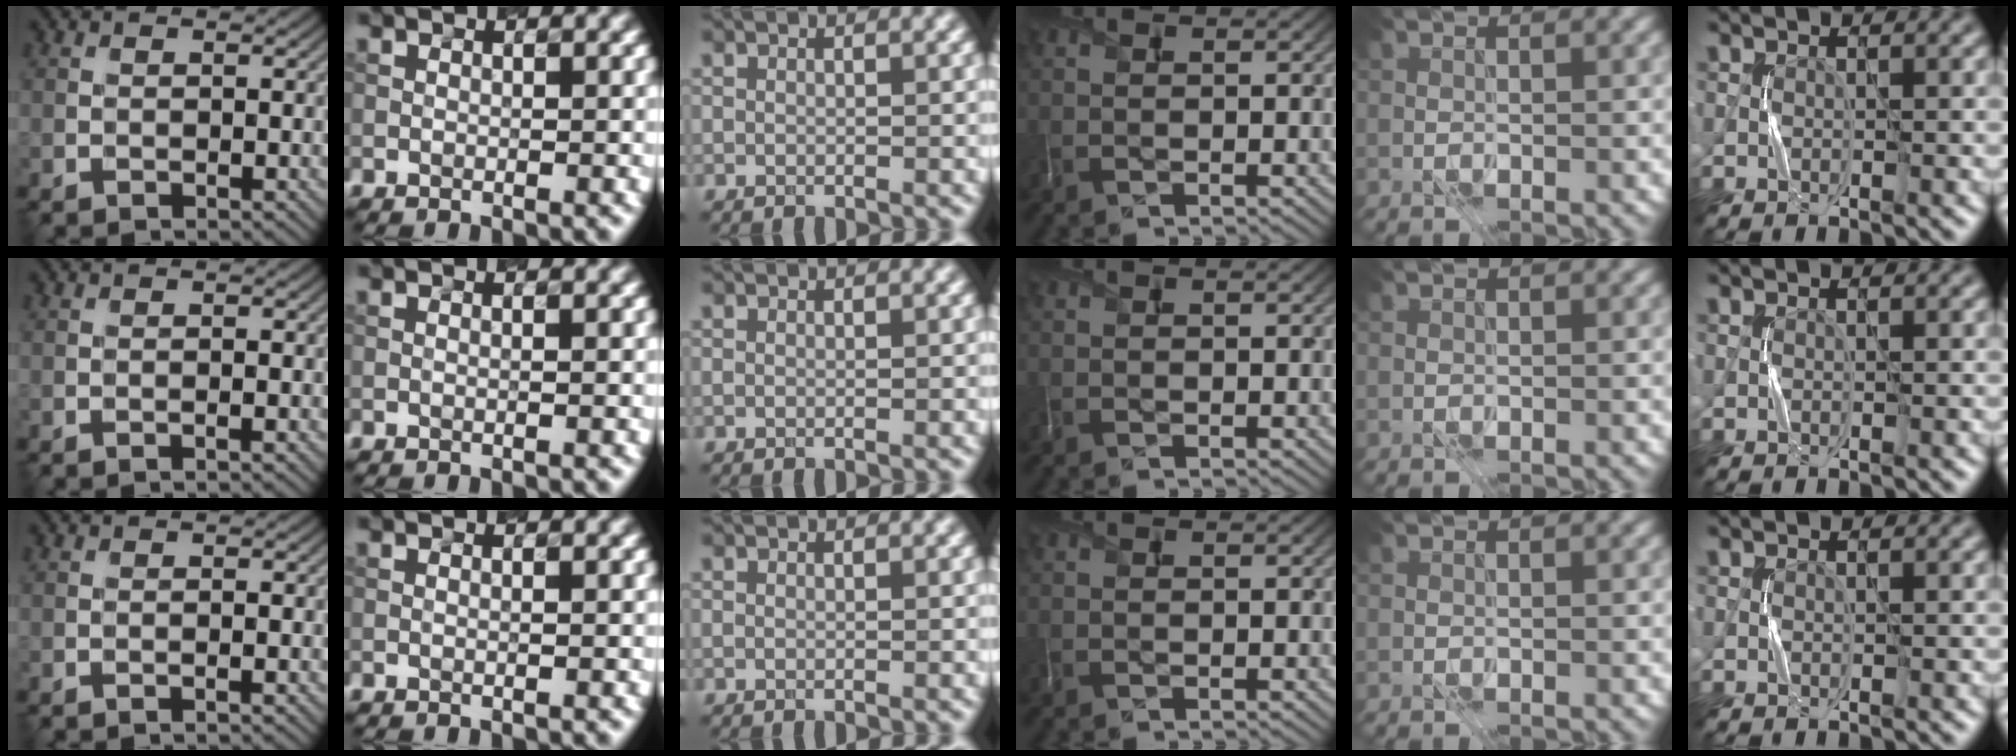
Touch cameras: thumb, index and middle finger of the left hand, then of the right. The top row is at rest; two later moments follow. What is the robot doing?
{"motion": "press", "object": "grip strengthener"}